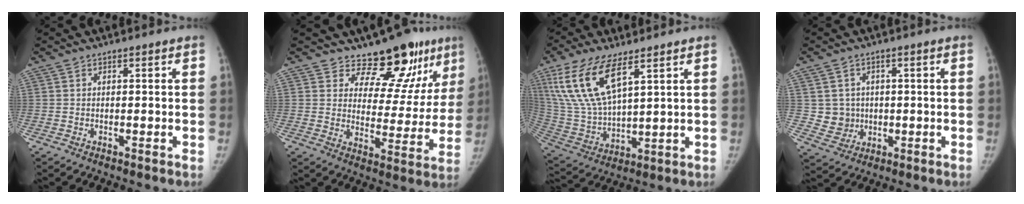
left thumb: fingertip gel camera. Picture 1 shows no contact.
{"total": 14.1, "force": [11.0, 6.5, 5.9], "torque": [-0.025, -0.088, 0.145]}
{"total": 16.2, "force": [8.4, 6.4, 12.2], "torque": [-0.251, -0.029, 0.178]}
{"total": 5.5, "force": [0.5, 5.4, 1.1], "torque": [0.007, 0.002, 0.016]}